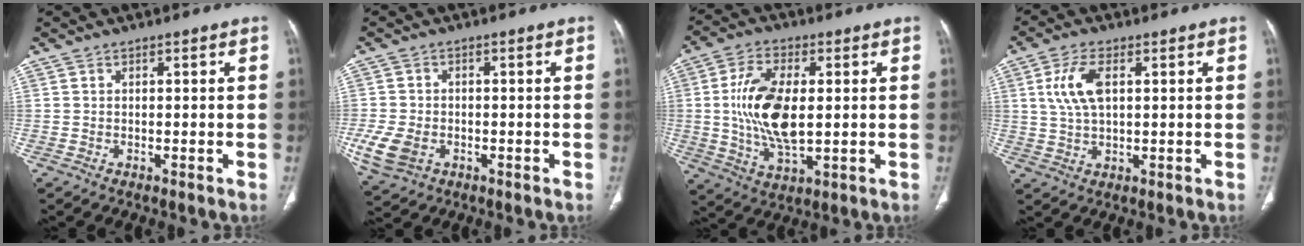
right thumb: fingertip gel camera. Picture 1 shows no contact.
{"total": 7.4, "force": [-2.3, 5.3, 4.6], "torque": [-0.100, 0.000, -0.036]}
{"total": 14.0, "force": [0.7, 7.0, 12.1], "torque": [-0.234, -0.006, 0.017]}
{"total": 7.5, "force": [2.0, 3.8, 6.2], "torque": [-0.134, 0.002, 0.042]}